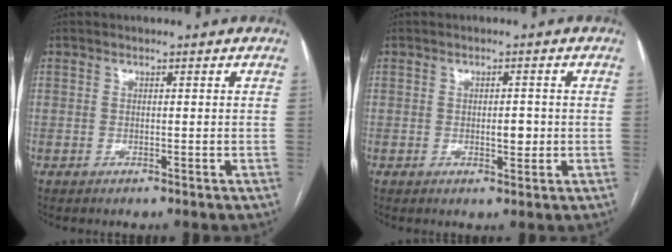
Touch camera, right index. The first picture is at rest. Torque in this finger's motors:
{"motor_torque": [0.54, 0.09, 0.17, 0.04]}